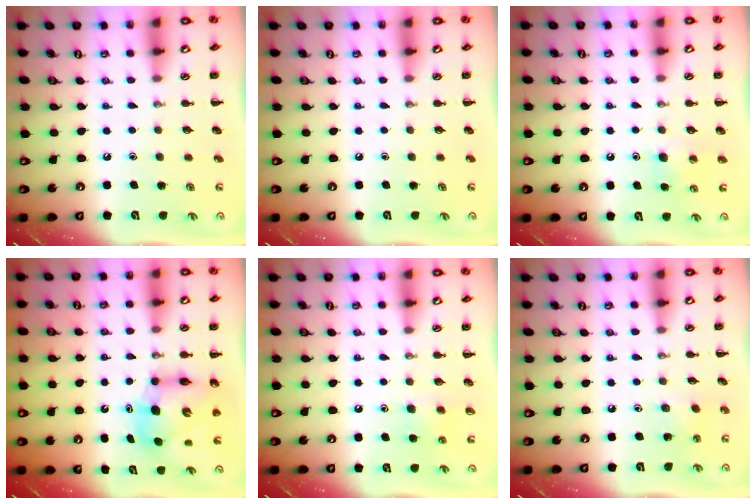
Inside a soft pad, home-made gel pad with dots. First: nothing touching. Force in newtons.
{"total": 0.0}
{"total": 5.0, "press": 4.8, "slide": 1.6}
{"total": 8.4, "press": 8.0, "slide": 2.5}
{"total": 4.2, "press": 4.0, "slide": 1.4}
{"total": 2.5, "press": 2.4, "slide": 0.8}